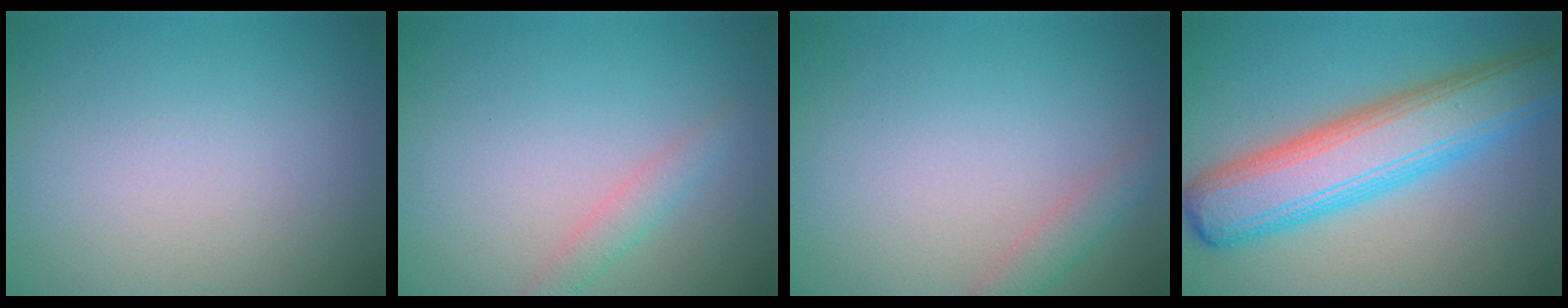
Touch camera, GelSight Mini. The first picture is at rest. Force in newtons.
{"total": 1.5, "press": 1.5, "slide": 0.1}
{"total": 1.5, "press": 1.5, "slide": 0.1}
{"total": 8.4, "press": 8.4, "slide": 0.2}